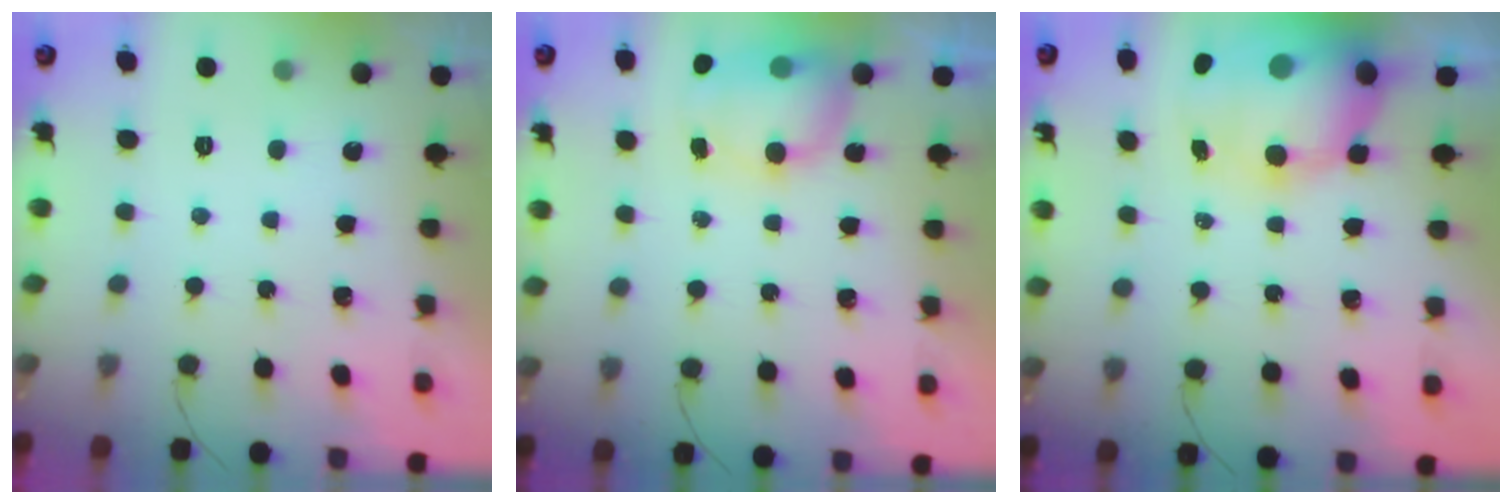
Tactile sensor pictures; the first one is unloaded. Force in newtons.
{"total": 11.7, "press": 8.8, "slide": 7.7}
{"total": 15.3, "press": 14.9, "slide": 3.8}